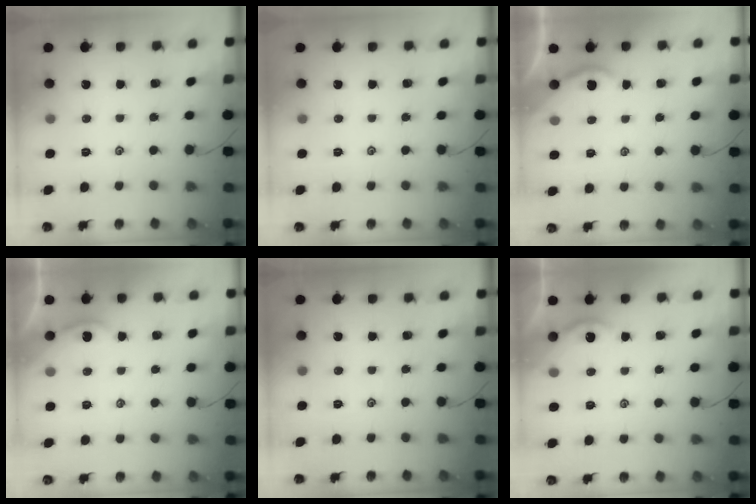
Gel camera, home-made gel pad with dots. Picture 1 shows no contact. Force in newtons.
{"total": 0.0}
{"total": 1.7, "press": 1.7, "slide": 0.3}
{"total": 1.2, "press": 1.2, "slide": 0.2}
{"total": 0.0}
{"total": 2.8, "press": 2.8, "slide": 0.3}